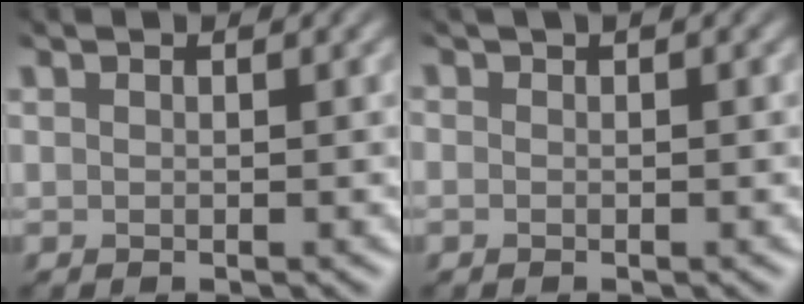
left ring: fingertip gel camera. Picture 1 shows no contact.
{"total": 0.0}